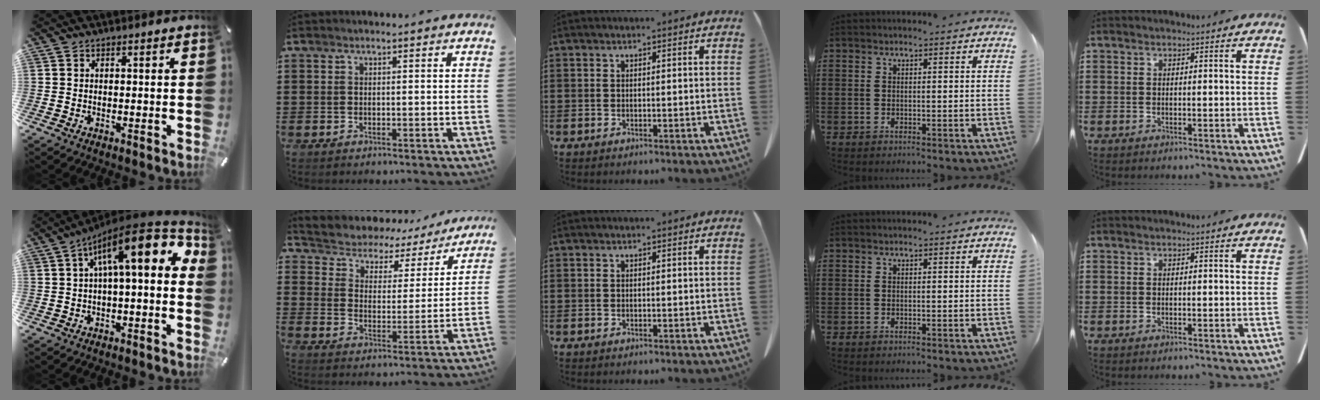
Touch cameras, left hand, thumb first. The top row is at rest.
{"thumb": {"total": 15.5, "force": [4.3, 5.4, 13.9], "torque": [-0.206, -0.023, 0.066]}, "index": {"total": 3.5, "force": [3.1, 1.5, 0.2], "torque": [-0.030, -0.027, 0.044]}}